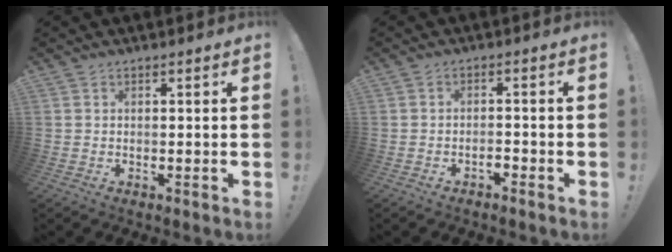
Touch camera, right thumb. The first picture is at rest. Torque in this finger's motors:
{"motor_torque": [0.22, 0.07, 0.07, -0.31, 0.14]}